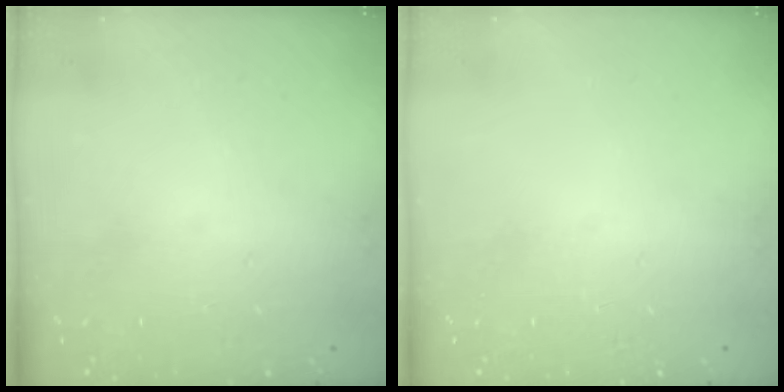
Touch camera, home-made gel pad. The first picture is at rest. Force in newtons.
{"total": 0.0}